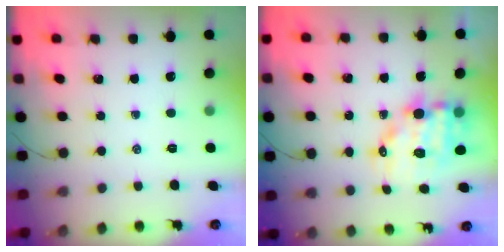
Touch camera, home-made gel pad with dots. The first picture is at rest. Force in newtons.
{"total": 12.1, "press": 11.6, "slide": 3.3}